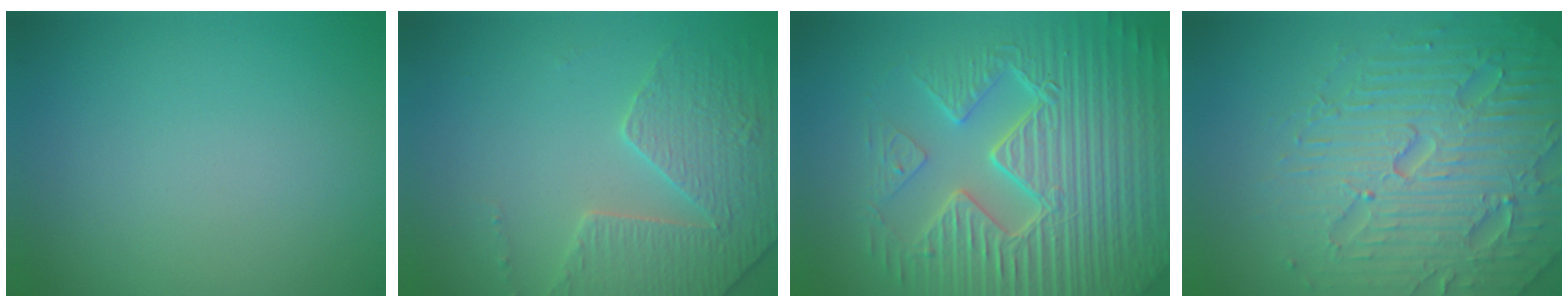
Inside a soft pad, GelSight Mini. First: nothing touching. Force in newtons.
{"total": 4.0, "press": 3.9, "slide": 1.1}
{"total": 9.7, "press": 6.9, "slide": 6.8}
{"total": 7.4, "press": 7.3, "slide": 1.5}